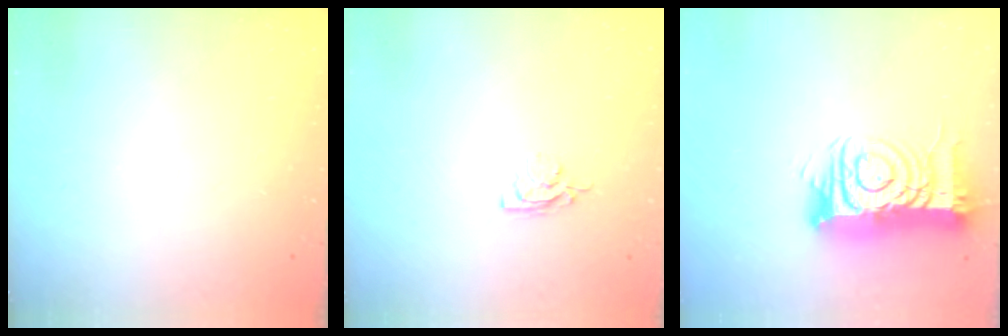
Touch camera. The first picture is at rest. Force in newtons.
{"total": 3.9, "press": 3.9, "slide": 0.4}
{"total": 15.4, "press": 15.4, "slide": 1.3}